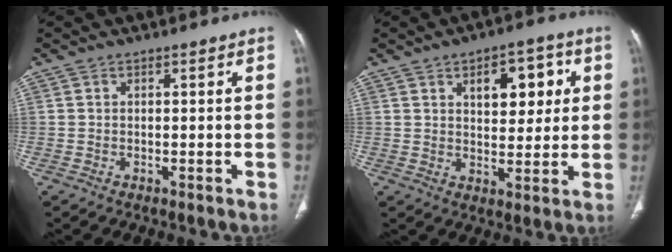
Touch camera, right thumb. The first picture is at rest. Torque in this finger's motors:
{"motor_torque": [-0.33, 0.56, 0.72, 0.23, 0.16]}